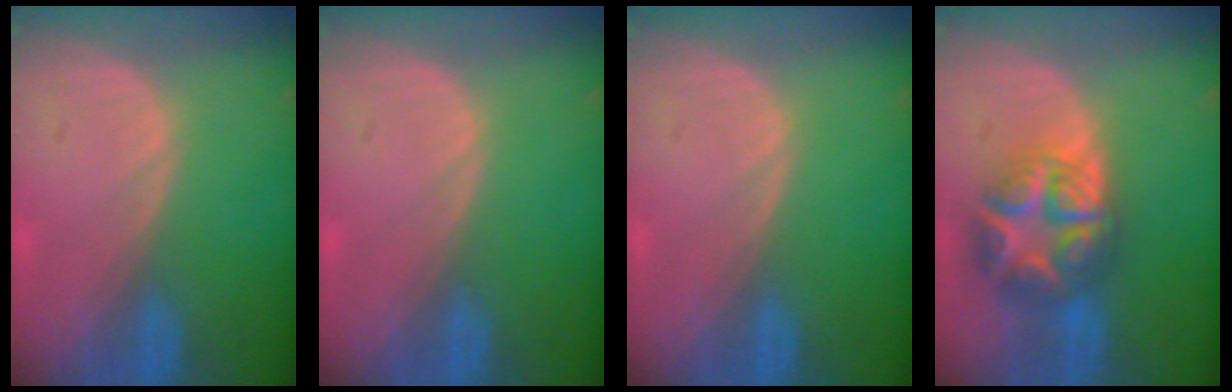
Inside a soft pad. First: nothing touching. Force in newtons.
{"total": 0.0}
{"total": 0.0}
{"total": 9.0, "press": 9.0, "slide": 0.4}